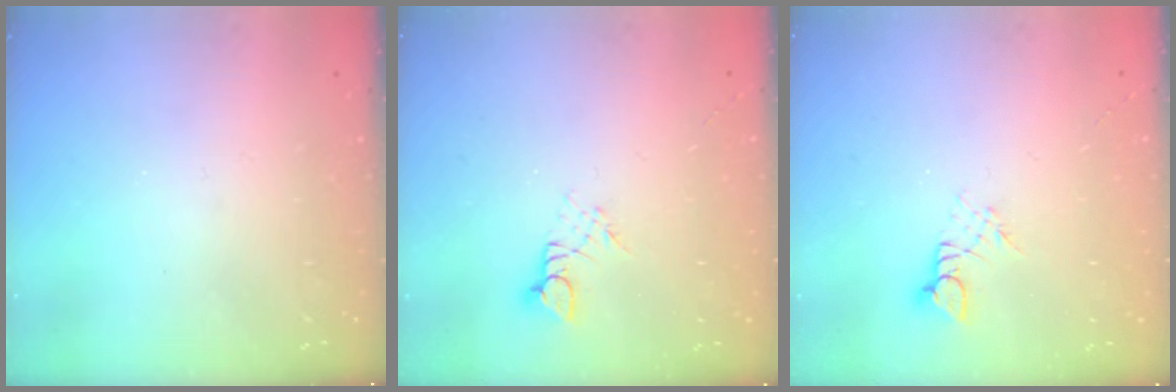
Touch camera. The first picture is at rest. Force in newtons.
{"total": 2.6, "press": 2.6, "slide": 0.3}
{"total": 2.6, "press": 2.6, "slide": 0.3}